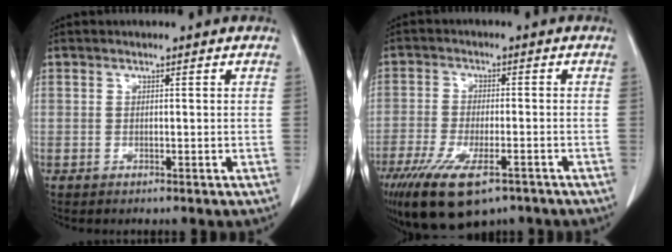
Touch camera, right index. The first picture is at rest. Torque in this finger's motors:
{"motor_torque": [1.40, -0.76, 0.76, 0.21]}